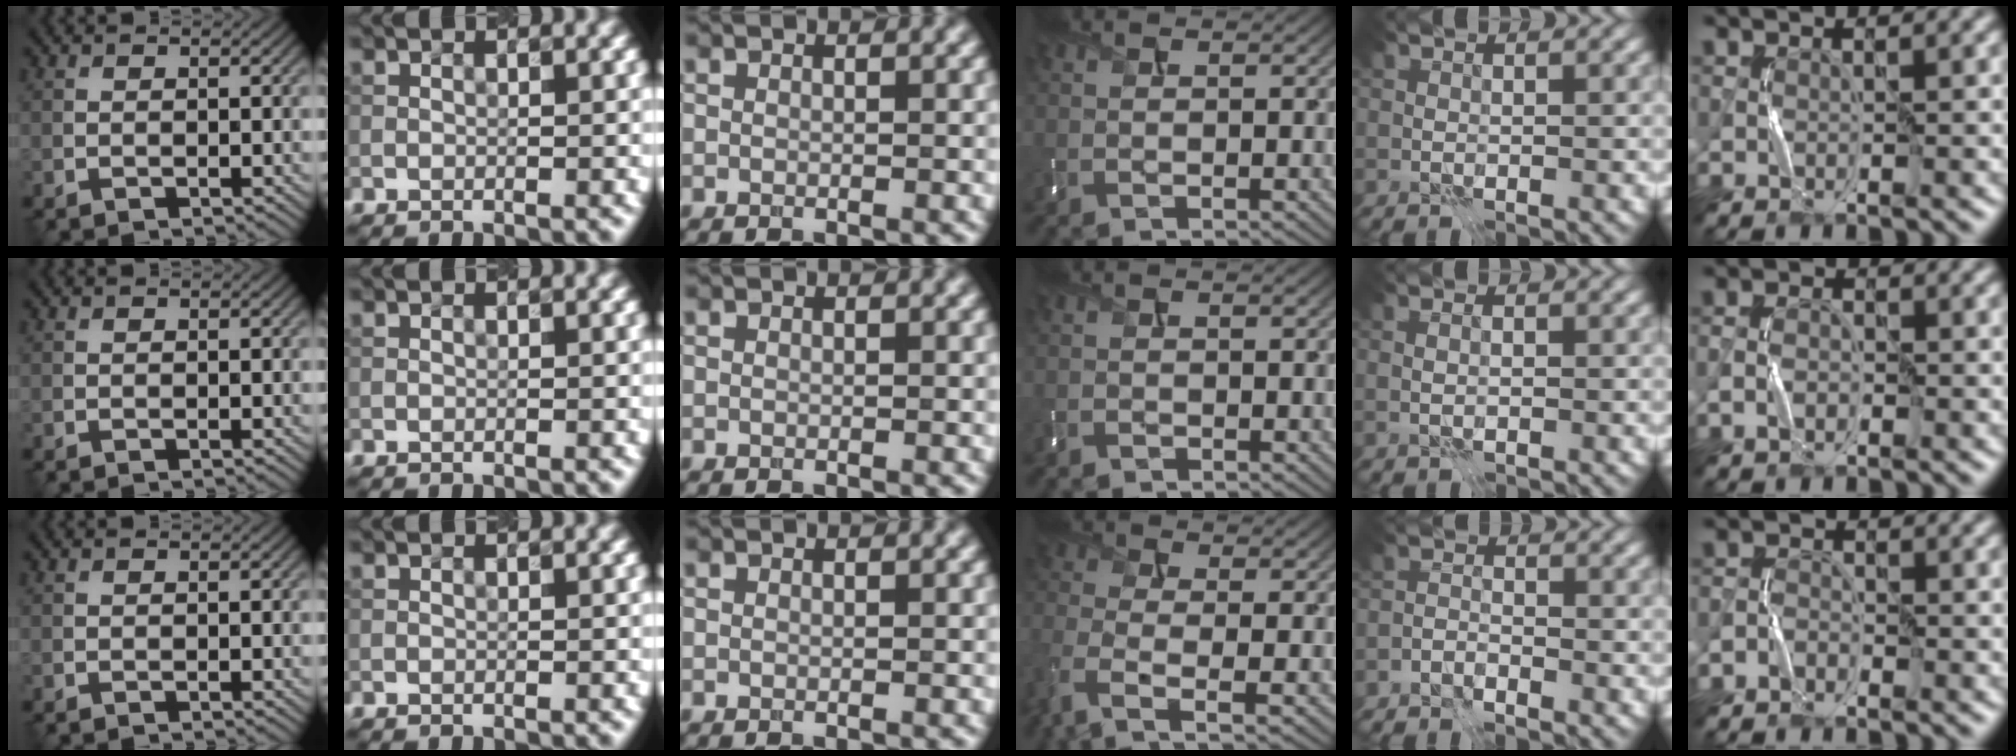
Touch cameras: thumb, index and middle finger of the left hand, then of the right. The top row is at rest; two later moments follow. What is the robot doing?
{"motion": "press", "object": "memory foam"}